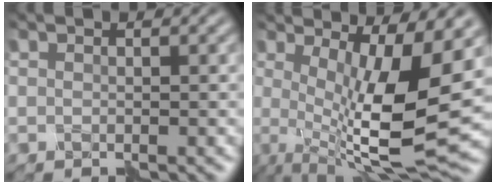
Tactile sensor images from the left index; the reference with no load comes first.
{"total": 12.7, "force": [-0.2, 3.3, 12.3], "torque": [-0.182, -0.013, 0.000]}